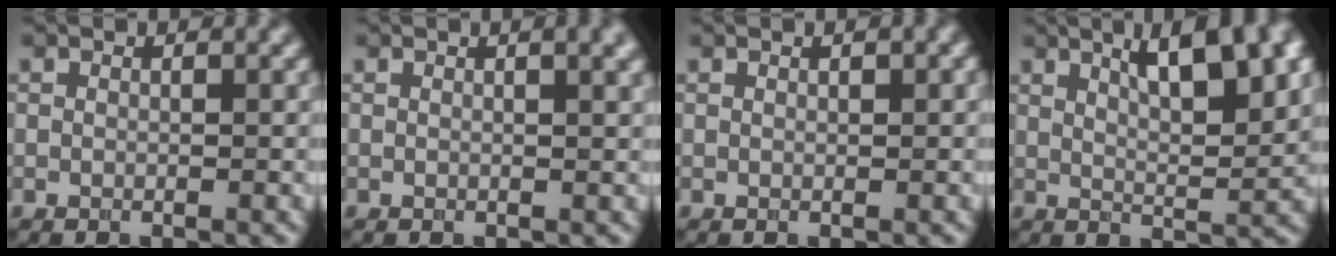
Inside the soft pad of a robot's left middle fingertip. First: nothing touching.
{"total": 2.9, "force": [1.4, 1.0, 2.4], "torque": [-0.017, 0.003, 0.013]}
{"total": 0.8, "force": [0.4, 0.2, 0.7], "torque": [-0.009, 0.004, 0.007]}
{"total": 8.2, "force": [4.1, 2.6, 6.7], "torque": [-0.082, 0.016, 0.057]}